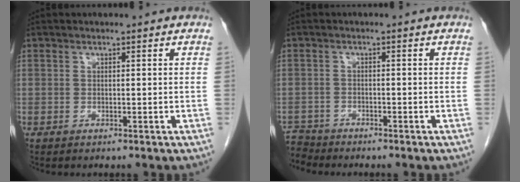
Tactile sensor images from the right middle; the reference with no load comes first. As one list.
[{"total": 3.3, "force": [-3.1, 0.4, -0.9], "torque": [0.018, -0.009, -0.058]}]